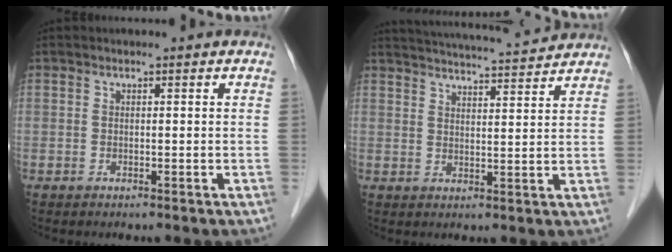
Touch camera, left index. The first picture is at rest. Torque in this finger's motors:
{"motor_torque": [0.90, -1.24, 0.11, 0.02]}